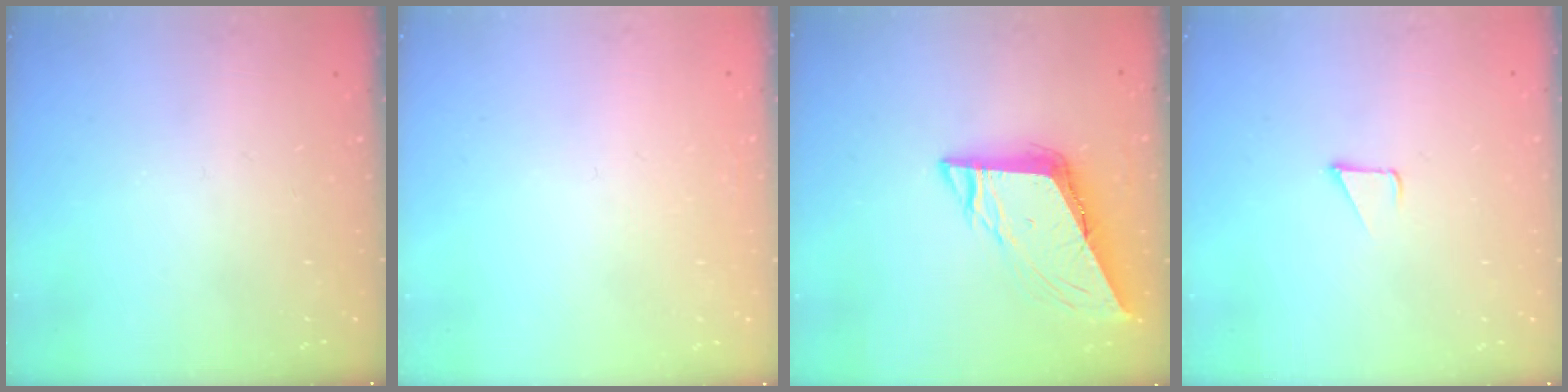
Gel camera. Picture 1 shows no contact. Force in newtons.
{"total": 0.9, "press": 0.9, "slide": 0.1}
{"total": 9.3, "press": 9.3, "slide": 1.0}
{"total": 1.7, "press": 1.7, "slide": 0.1}